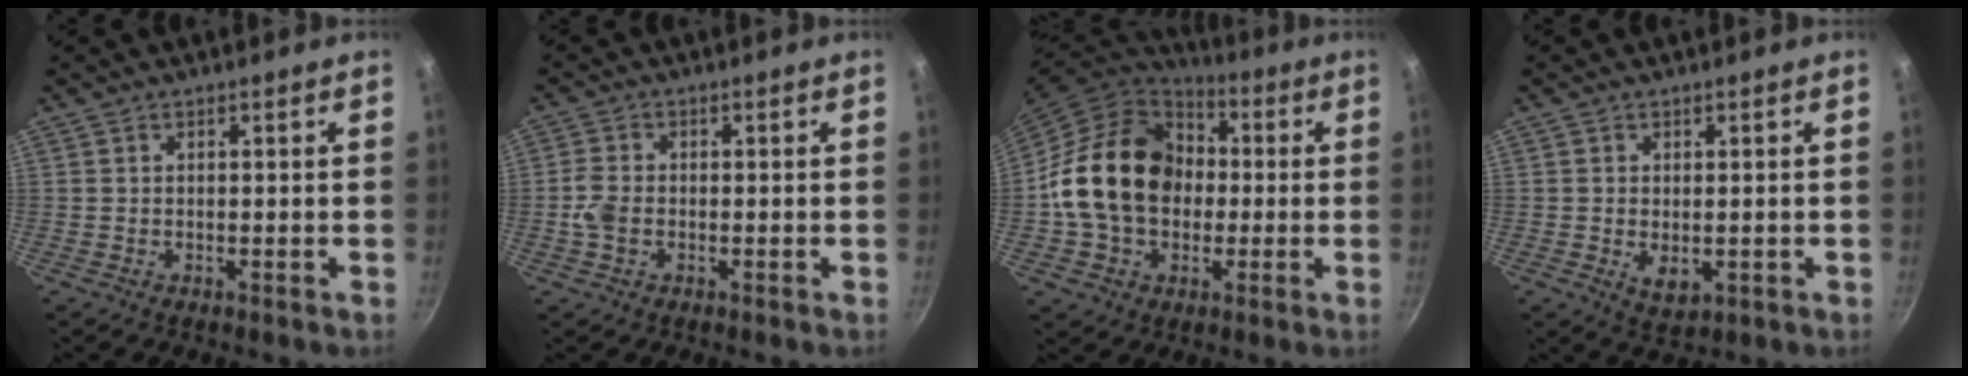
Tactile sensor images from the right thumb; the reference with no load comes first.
{"total": 3.9, "force": [-0.9, 2.7, 2.7], "torque": [-0.060, 0.010, -0.022]}
{"total": 20.7, "force": [0.2, 16.0, 13.1], "torque": [-0.207, 0.040, -0.002]}
{"total": 4.3, "force": [-0.6, 2.7, 3.2], "torque": [-0.052, -0.013, -0.001]}